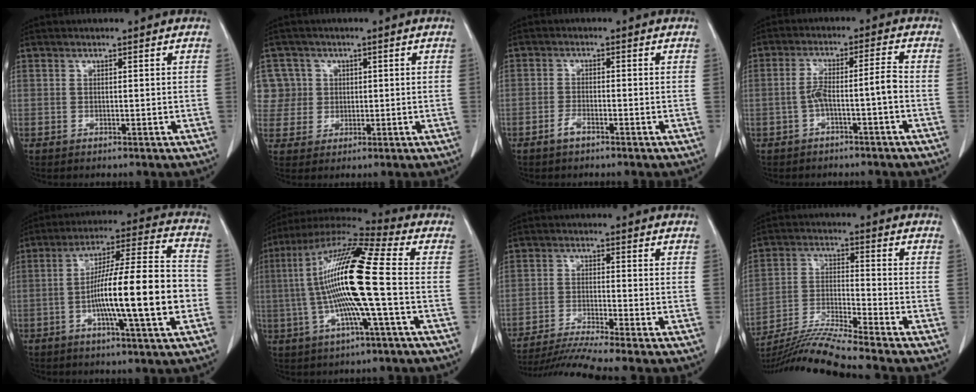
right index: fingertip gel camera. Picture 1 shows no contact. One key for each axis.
{"total": 6.5, "fx": 1.7, "fy": 6.2, "fz": -0.1, "tx": 0.014, "ty": 0.022, "tz": 0.041}
{"total": 1.9, "fx": -1.4, "fy": 0.5, "fz": 1.2, "tx": -0.024, "ty": 0.002, "tz": -0.027}
{"total": 5.2, "fx": -1.9, "fy": 0.1, "fz": 4.8, "tx": -0.094, "ty": 0.025, "tz": -0.027}
{"total": 18.0, "fx": -3.8, "fy": 1.0, "fz": 17.6, "tx": -0.287, "ty": 0.010, "tz": -0.063}
{"total": 18.0, "fx": -1.0, "fy": 0.7, "fz": 18.0, "tx": -0.351, "ty": 0.010, "tz": -0.033}
{"total": 8.1, "fx": -7.1, "fy": -2.4, "fz": 3.1, "tx": -0.049, "ty": -0.022, "tz": -0.125}
{"total": 12.1, "fx": -11.0, "fy": -2.5, "fz": 4.5, "tx": -0.079, "ty": -0.010, "tz": -0.200}